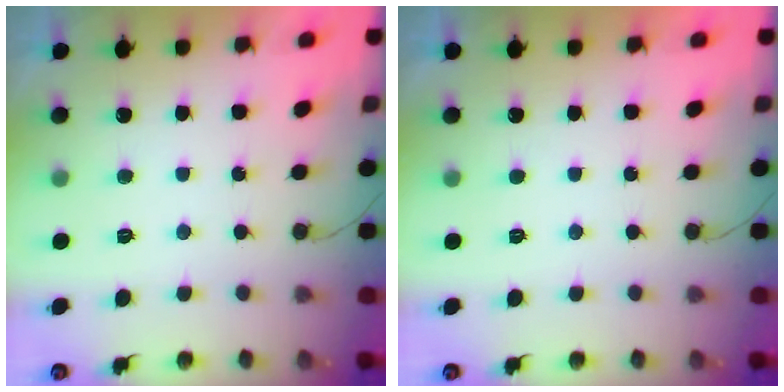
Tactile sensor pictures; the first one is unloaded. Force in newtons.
{"total": 0.0}